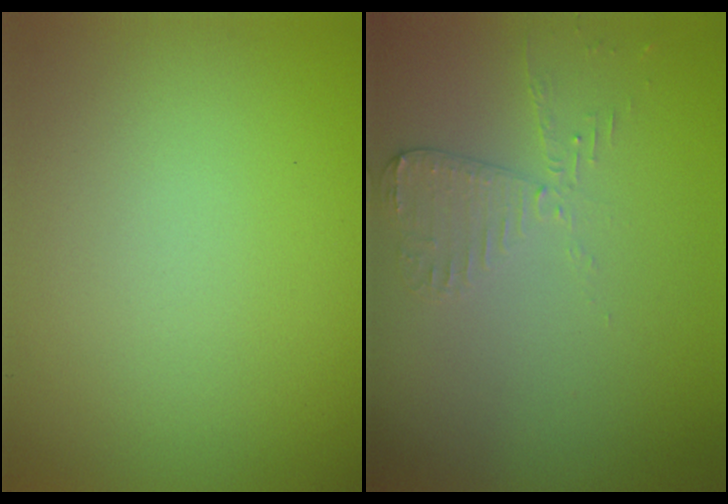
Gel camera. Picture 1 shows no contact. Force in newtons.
{"total": 2.0, "press": 2.0, "slide": 0.3}